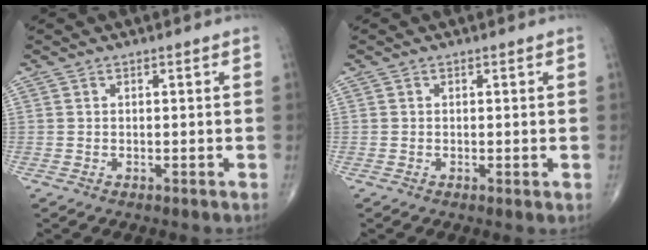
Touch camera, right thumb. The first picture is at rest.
{"total": 0.7, "force": [0.0, 0.2, 0.6], "torque": [-0.014, -0.004, -0.003]}